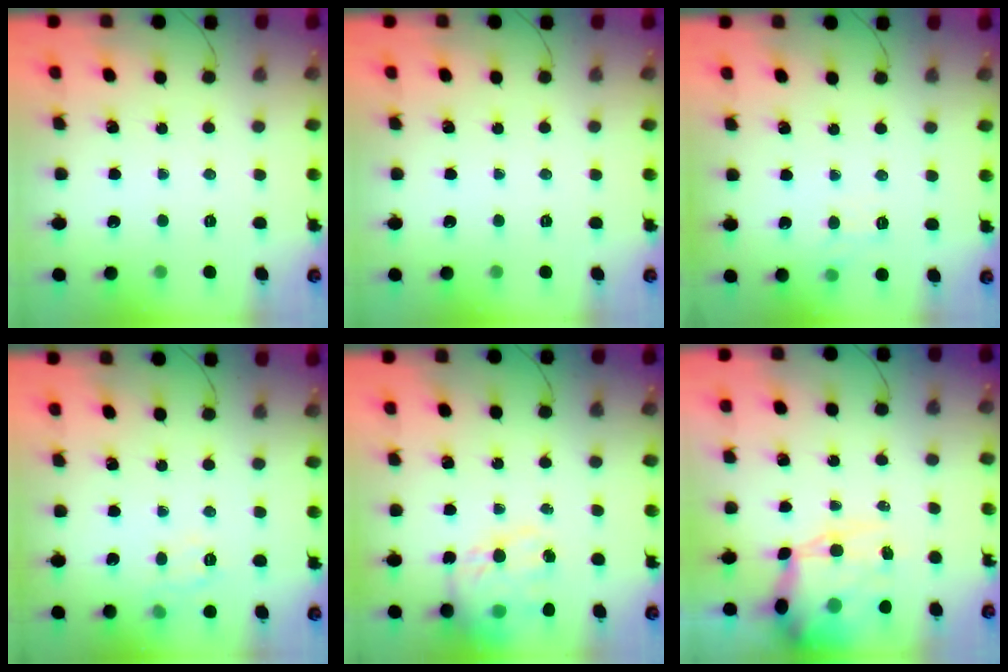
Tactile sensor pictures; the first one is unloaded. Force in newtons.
{"total": 0.0}
{"total": 6.5, "press": 6.2, "slide": 2.0}
{"total": 7.9, "press": 7.8, "slide": 1.0}
{"total": 16.7, "press": 16.2, "slide": 4.0}
{"total": 15.2, "press": 14.8, "slide": 3.4}